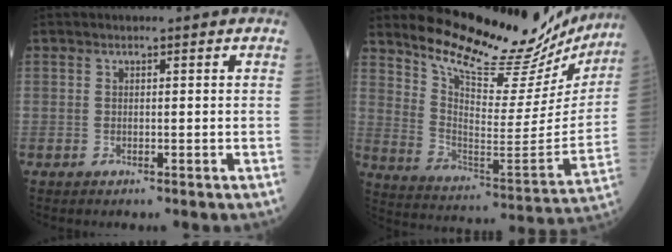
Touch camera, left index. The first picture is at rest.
{"total": 24.1, "force": [22.1, 5.2, 8.0], "torque": [-0.121, -0.078, 0.304]}